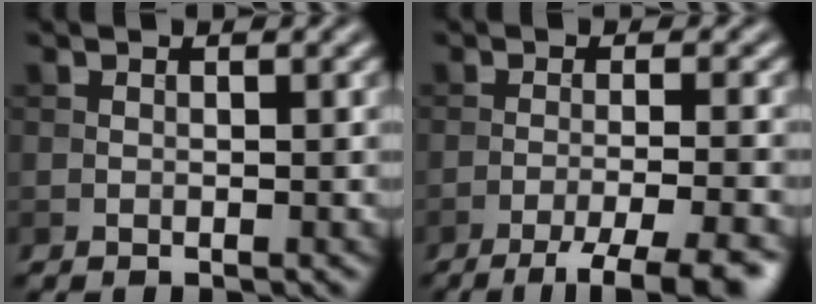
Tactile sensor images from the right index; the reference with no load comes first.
{"total": 7.2, "force": [-4.9, 1.3, 5.1], "torque": [-0.067, -0.010, -0.073]}